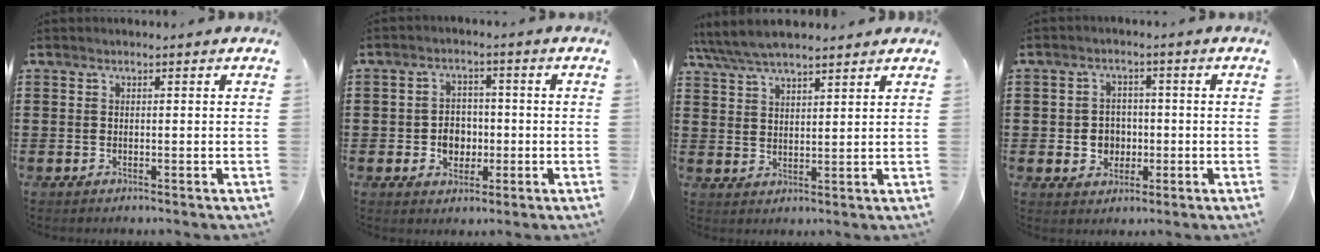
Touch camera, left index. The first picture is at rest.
{"total": 4.3, "force": [-0.9, 3.6, 2.3], "torque": [-0.045, 0.004, -0.022]}
{"total": 5.6, "force": [5.1, 1.4, 1.9], "torque": [-0.055, -0.010, 0.093]}
{"total": 4.0, "force": [-0.7, 3.6, 1.6], "torque": [-0.034, 0.003, -0.017]}